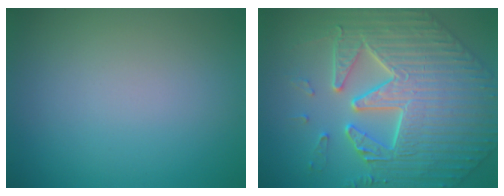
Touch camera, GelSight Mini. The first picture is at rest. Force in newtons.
{"total": 8.5, "press": 7.1, "slide": 4.7}